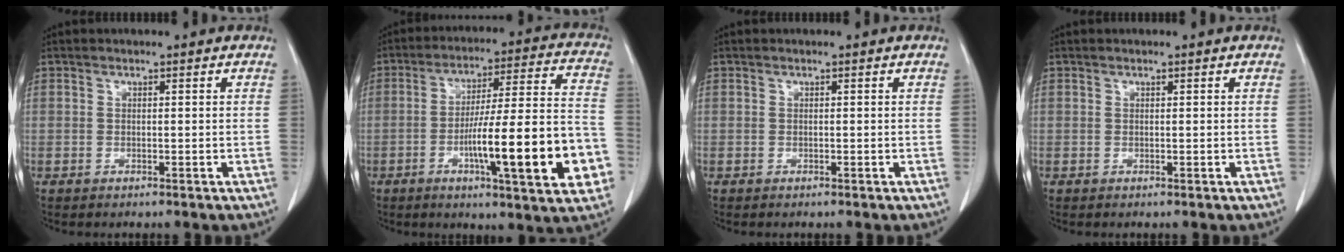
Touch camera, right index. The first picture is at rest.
{"total": 19.9, "force": [-5.9, 2.1, 18.8], "torque": [-0.246, 0.013, -0.082]}
{"total": 0.0}
{"total": 0.0}